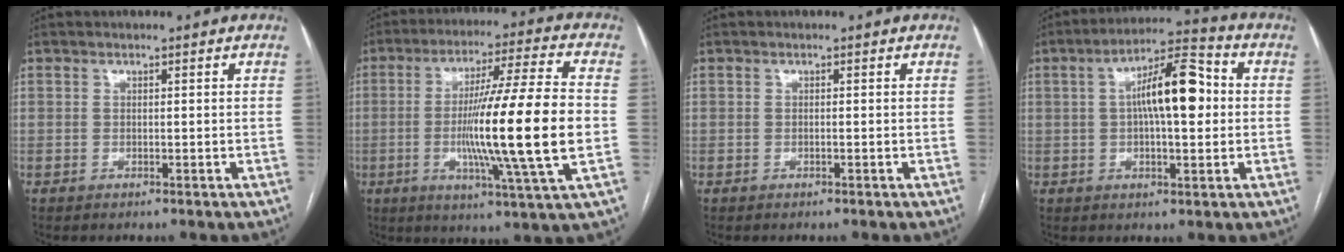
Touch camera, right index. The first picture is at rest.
{"total": 19.0, "force": [-2.2, -0.9, 18.8], "torque": [-0.322, -0.013, -0.047]}
{"total": 0.0}
{"total": 11.4, "force": [1.1, 3.0, 10.9], "torque": [-0.188, 0.029, 0.014]}